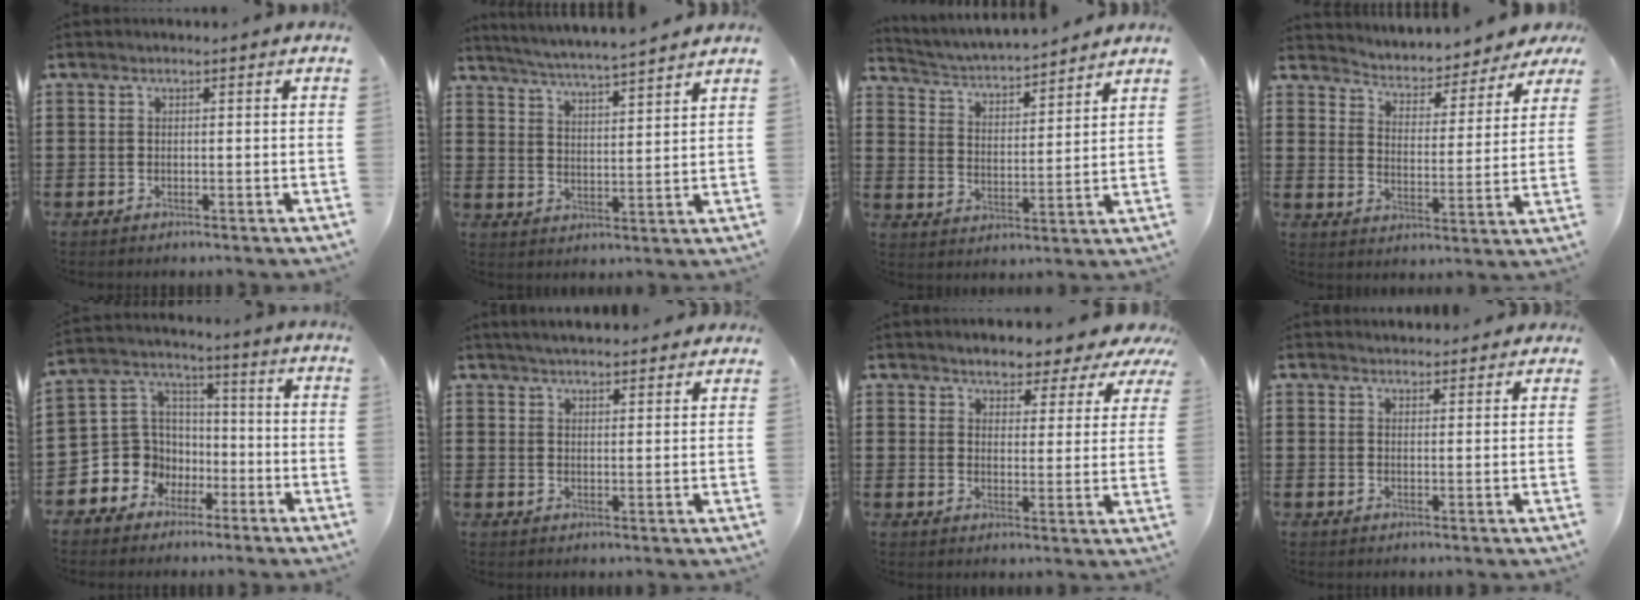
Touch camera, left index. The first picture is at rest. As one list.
[{"total": 4.5, "force": [4.2, -0.9, 1.1], "torque": [-0.039, -0.032, 0.070]}, {"total": 3.7, "force": [3.6, -0.1, 0.6], "torque": [-0.032, -0.034, 0.055]}, {"total": 3.0, "force": [3.0, 0.1, 0.0], "torque": [-0.024, -0.030, 0.041]}, {"total": 8.2, "force": [-2.9, 7.6, 1.1], "torque": [-0.074, -0.001, -0.057]}, {"total": 3.2, "force": [3.1, 0.1, 0.8], "torque": [-0.022, -0.004, 0.056]}, {"total": 3.4, "force": [3.3, 0.8, 0.2], "torque": [-0.026, -0.018, 0.055]}, {"total": 1.8, "force": [1.8, 0.4, 0.0], "torque": [-0.004, 0.001, 0.034]}]